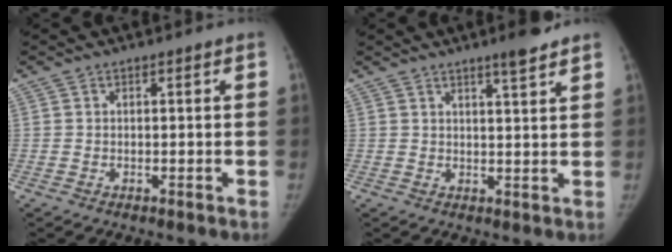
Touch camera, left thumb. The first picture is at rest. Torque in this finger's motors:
{"motor_torque": [0.51, -0.31, 0.90, -0.71, 0.12]}